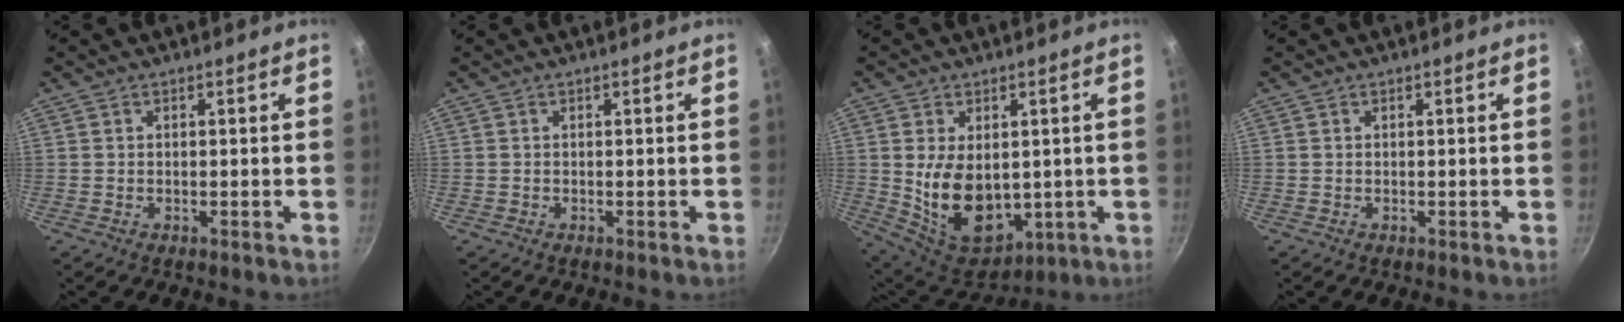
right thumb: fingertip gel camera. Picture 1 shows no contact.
{"total": 0.0}
{"total": 14.4, "force": [0.3, 9.5, 10.8], "torque": [-0.156, -0.027, 0.034]}
{"total": 0.0}